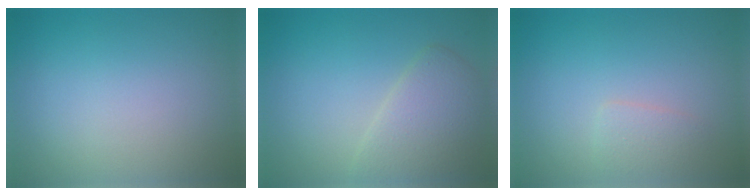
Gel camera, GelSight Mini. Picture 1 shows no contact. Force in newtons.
{"total": 3.7, "press": 3.7, "slide": 0.3}
{"total": 1.2, "press": 1.2, "slide": 0.1}